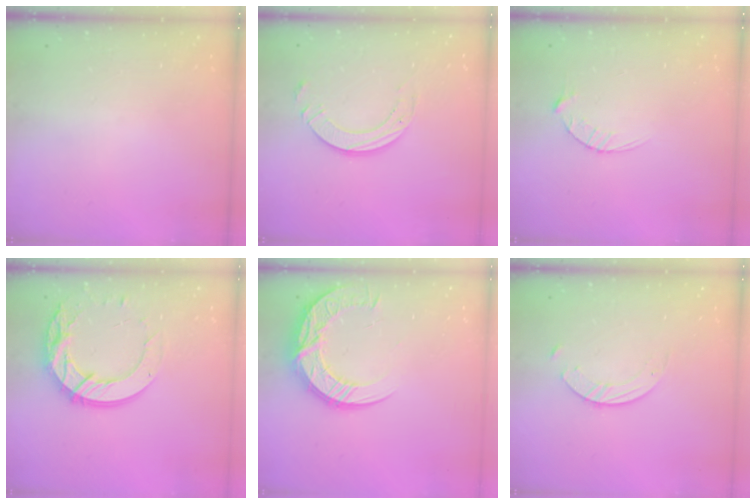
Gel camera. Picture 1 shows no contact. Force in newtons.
{"total": 8.8, "press": 8.7, "slide": 0.9}
{"total": 3.0, "press": 3.0, "slide": 0.4}
{"total": 16.8, "press": 16.8, "slide": 1.4}
{"total": 18.4, "press": 18.4, "slide": 1.0}
{"total": 1.4, "press": 1.4, "slide": 0.2}